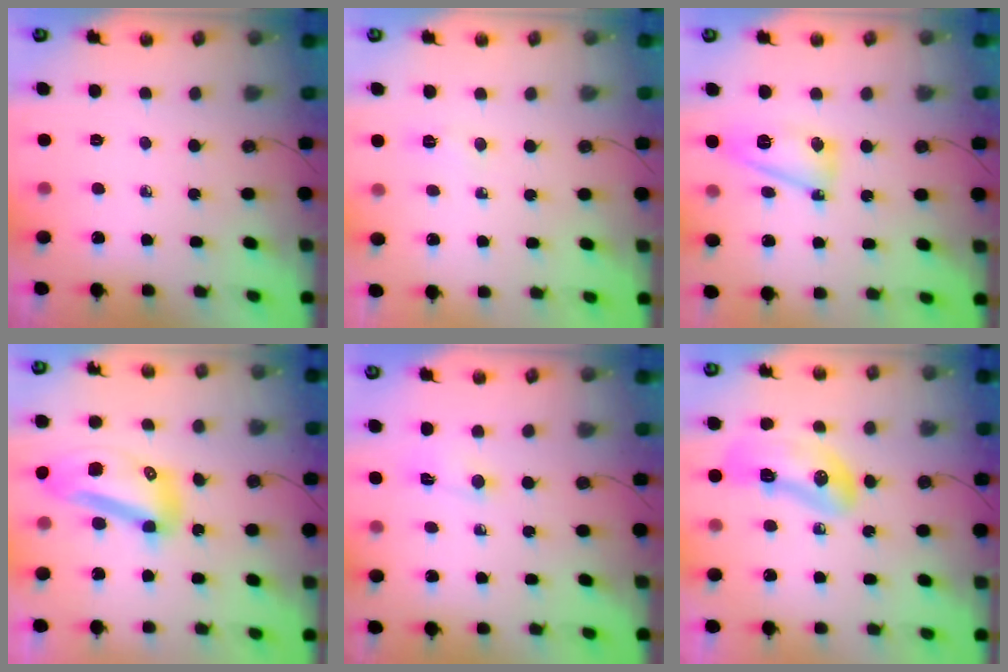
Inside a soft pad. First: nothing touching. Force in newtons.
{"total": 3.8, "press": 3.7, "slide": 0.5}
{"total": 9.4, "press": 9.2, "slide": 2.0}
{"total": 13.6, "press": 13.5, "slide": 1.4}
{"total": 2.0, "press": 2.0, "slide": 0.3}
{"total": 14.8, "press": 12.3, "slide": 8.2}